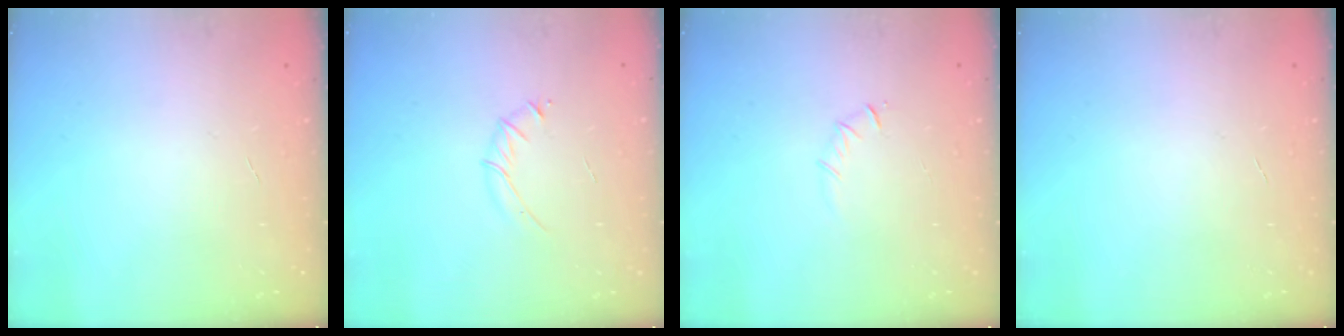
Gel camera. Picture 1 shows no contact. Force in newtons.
{"total": 3.2, "press": 3.1, "slide": 0.9}
{"total": 3.5, "press": 3.3, "slide": 1.2}
{"total": 0.0}